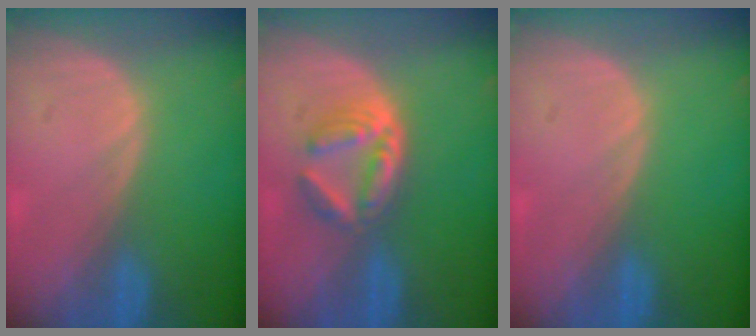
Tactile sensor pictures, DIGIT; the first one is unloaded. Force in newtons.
{"total": 6.3, "press": 5.4, "slide": 3.2}
{"total": 0.0}